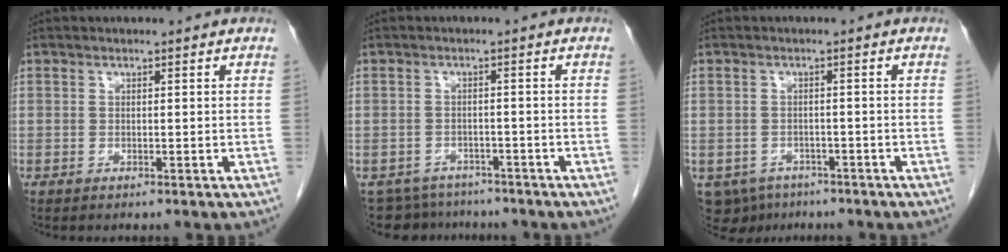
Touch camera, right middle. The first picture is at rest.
{"total": 6.1, "force": [-5.5, 2.7, -0.4], "torque": [0.007, 0.012, -0.072]}
{"total": 6.5, "force": [-4.6, 4.5, 1.1], "torque": [-0.021, -0.002, -0.062]}